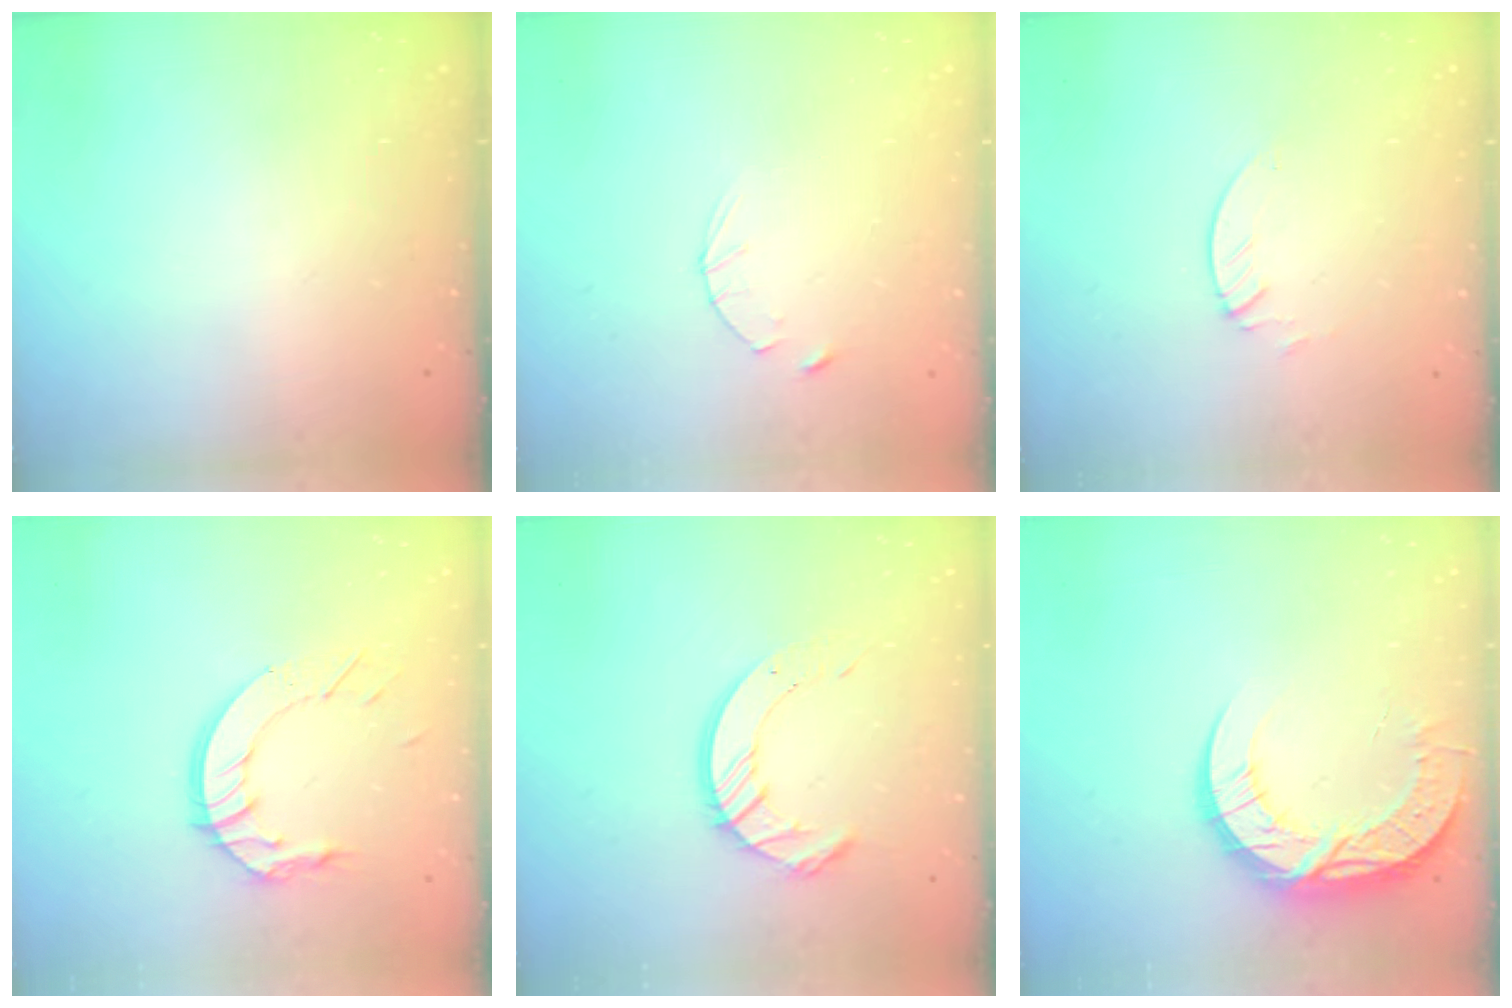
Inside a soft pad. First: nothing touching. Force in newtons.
{"total": 2.8, "press": 2.8, "slide": 0.4}
{"total": 1.3, "press": 1.3, "slide": 0.1}
{"total": 10.6, "press": 10.5, "slide": 1.0}
{"total": 10.2, "press": 10.1, "slide": 1.0}
{"total": 13.2, "press": 13.2, "slide": 1.0}